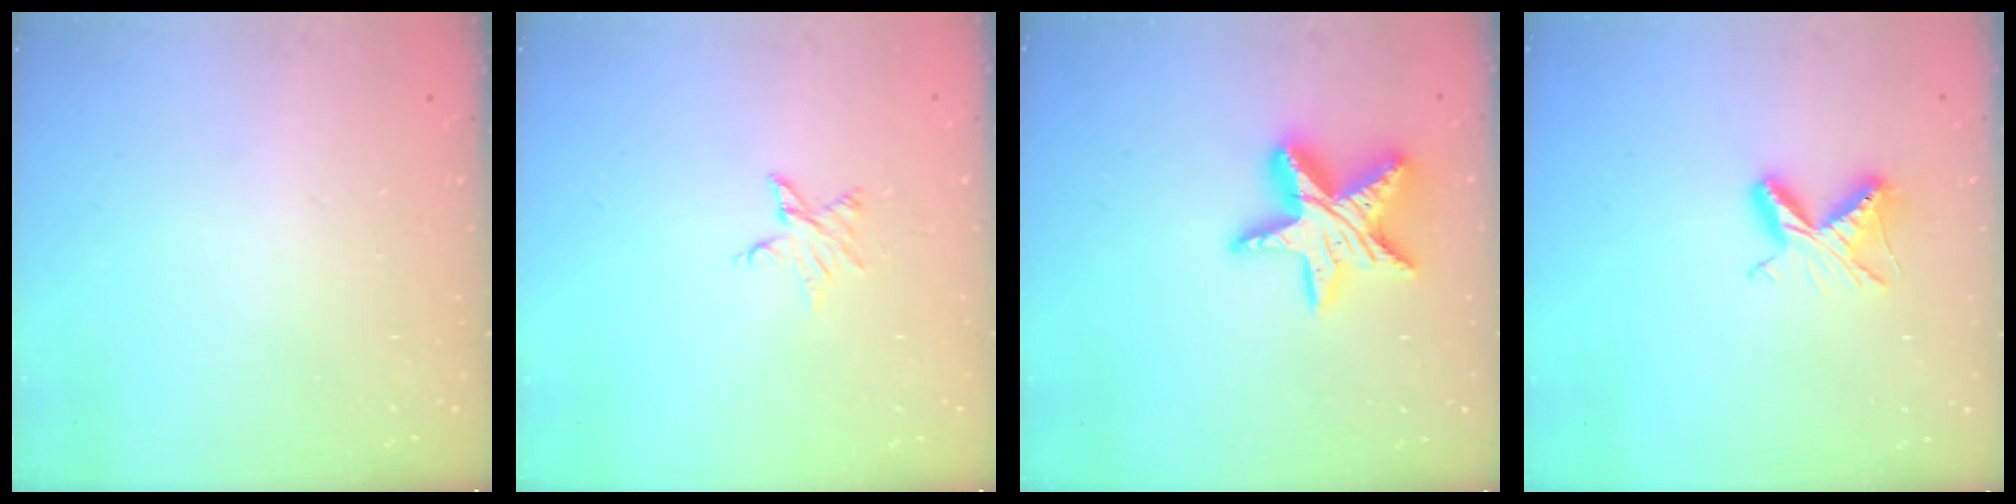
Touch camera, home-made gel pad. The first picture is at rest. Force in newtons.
{"total": 3.6, "press": 3.6, "slide": 0.4}
{"total": 15.6, "press": 15.6, "slide": 1.1}
{"total": 7.2, "press": 7.2, "slide": 0.8}